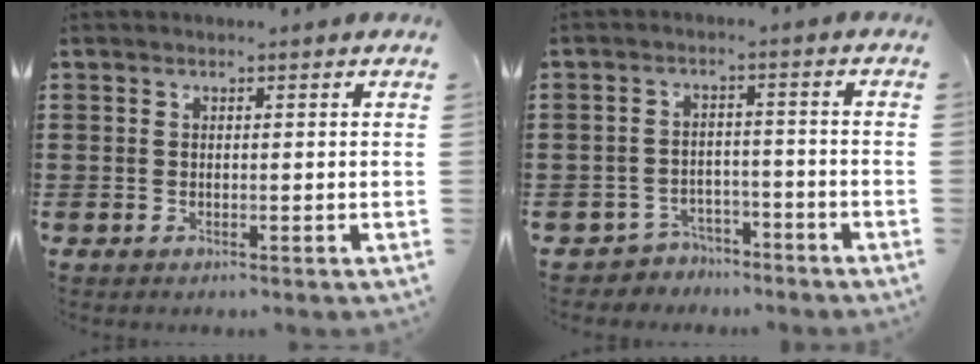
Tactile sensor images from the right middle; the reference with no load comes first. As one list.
[{"total": 3.4, "force": [-3.3, 1.0, -0.2], "torque": [-0.008, 0.002, -0.071]}]